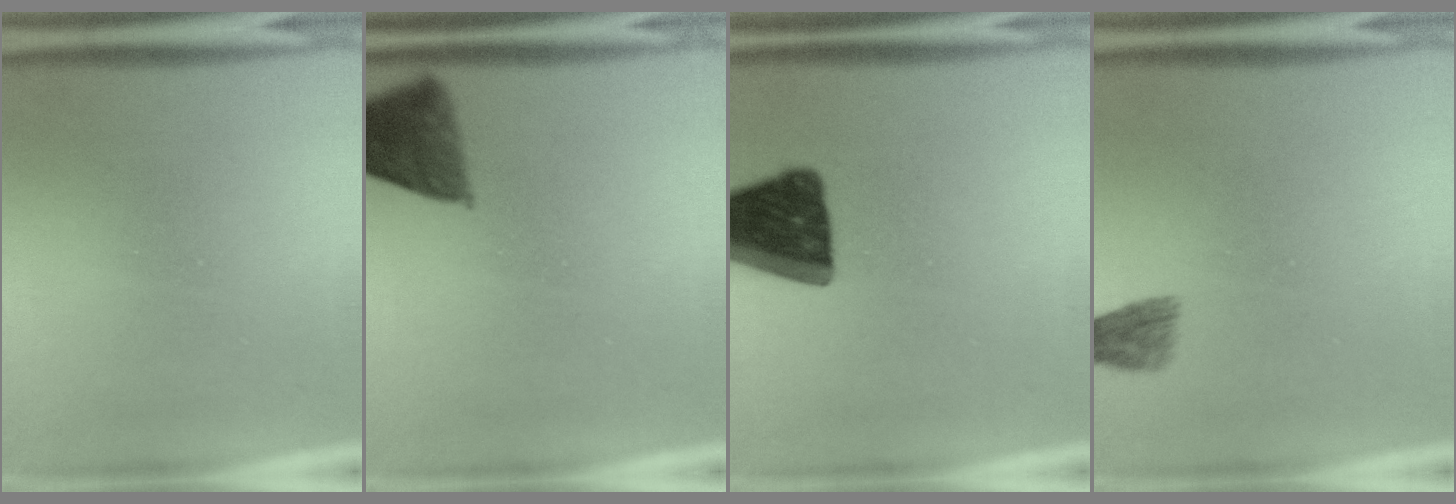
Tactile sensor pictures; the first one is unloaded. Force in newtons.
{"total": 8.1}
{"total": 17.1}
{"total": 1.8}